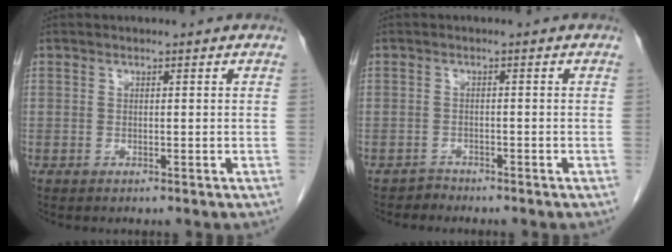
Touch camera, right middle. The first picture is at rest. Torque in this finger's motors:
{"motor_torque": [-0.56, -0.15, -0.02, -0.02]}